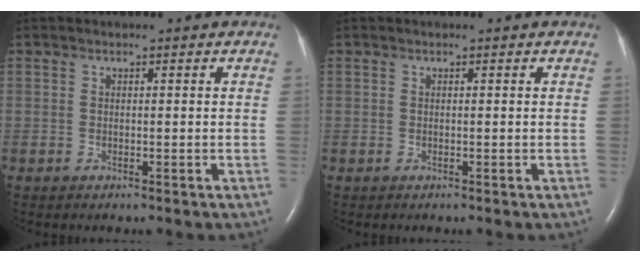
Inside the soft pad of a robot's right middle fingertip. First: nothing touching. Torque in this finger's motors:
{"motor_torque": [0.00, 0.00, 0.00, 0.00]}